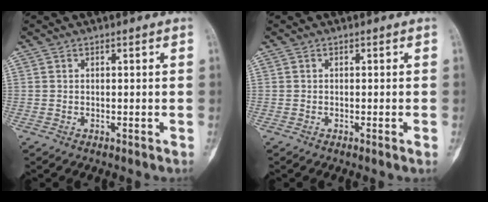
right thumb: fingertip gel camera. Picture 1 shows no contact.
{"total": 0.8, "force": [-0.3, -0.2, 0.7], "torque": [-0.013, -0.002, -0.004]}